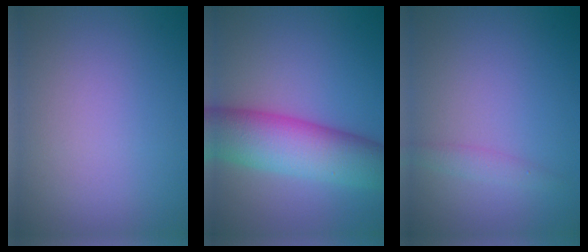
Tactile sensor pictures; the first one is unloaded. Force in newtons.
{"total": 9.3, "press": 9.3, "slide": 0.1}
{"total": 1.2, "press": 1.2, "slide": 0.1}